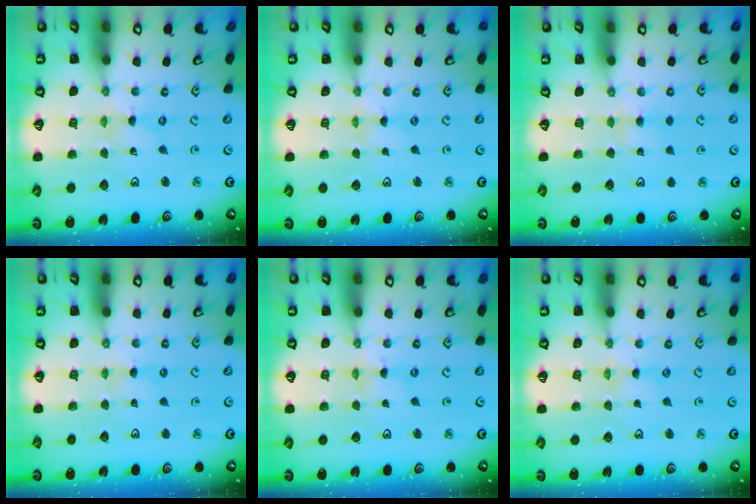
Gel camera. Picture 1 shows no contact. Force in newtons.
{"total": 0.0}
{"total": 3.4, "press": 3.3, "slide": 0.4}
{"total": 1.9, "press": 1.9, "slide": 0.3}
{"total": 0.0}
{"total": 0.0}